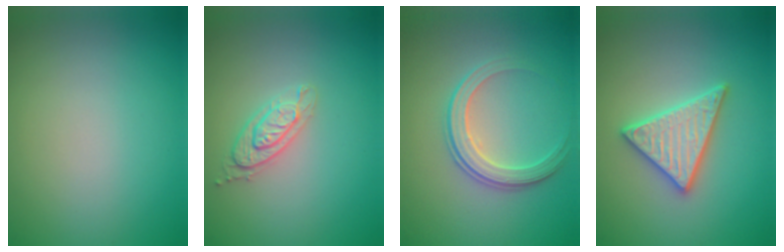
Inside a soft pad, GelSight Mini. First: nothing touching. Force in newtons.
{"total": 2.1, "press": 2.1, "slide": 0.3}
{"total": 3.0, "press": 2.8, "slide": 0.9}
{"total": 3.6, "press": 3.5, "slide": 0.6}